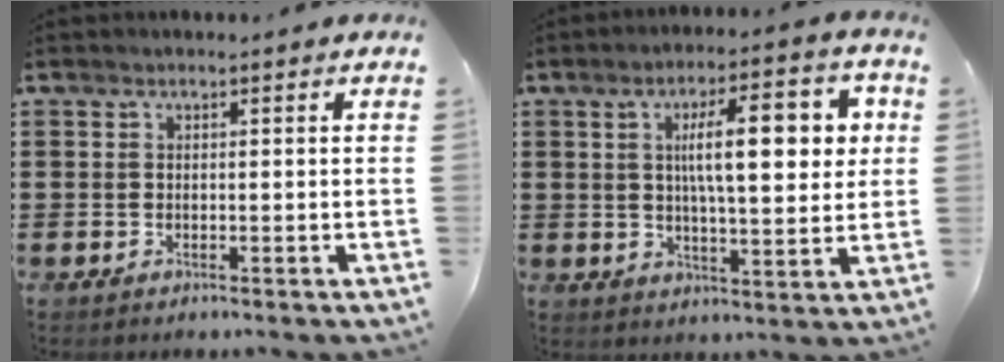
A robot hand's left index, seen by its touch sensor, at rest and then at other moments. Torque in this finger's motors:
{"motor_torque": [2.14, 0.00, 1.05, 0.21]}